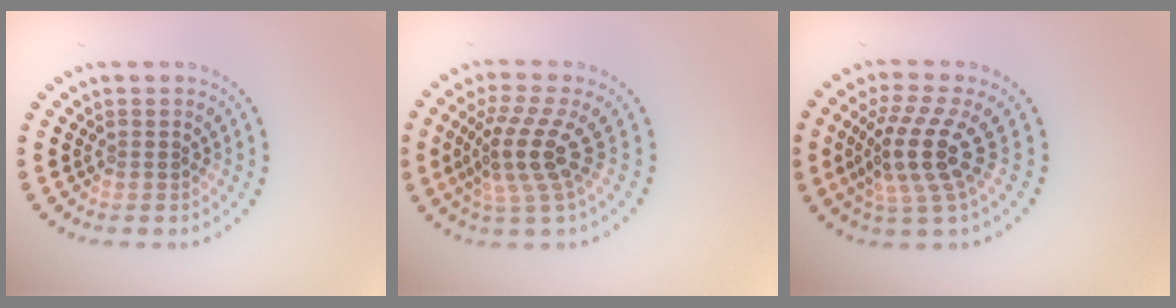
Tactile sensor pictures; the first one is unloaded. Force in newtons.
{"total": 4.0, "press": 2.8, "slide": 2.8}
{"total": 4.5, "press": 3.3, "slide": 3.0}